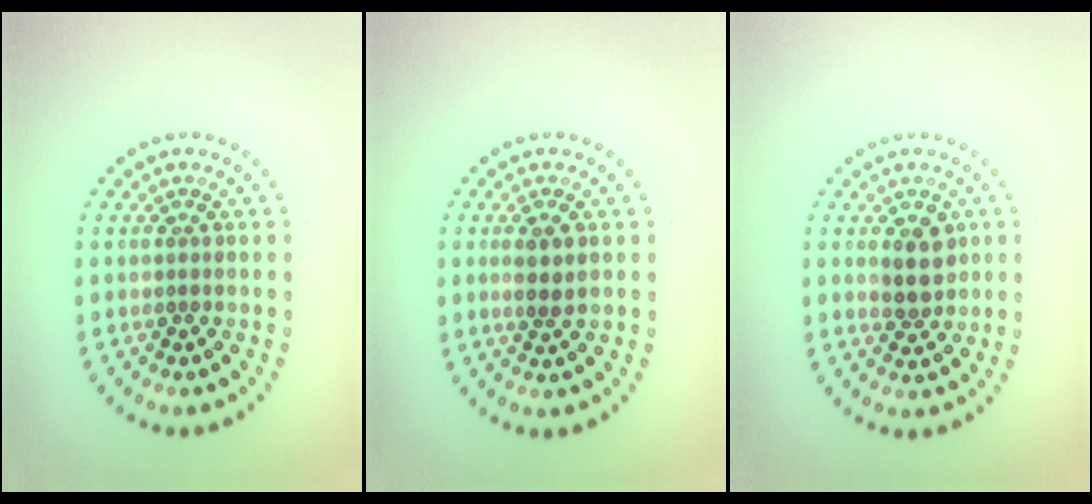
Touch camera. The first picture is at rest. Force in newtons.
{"total": 2.0, "press": 1.8, "slide": 0.8}
{"total": 2.9, "press": 2.8, "slide": 0.8}